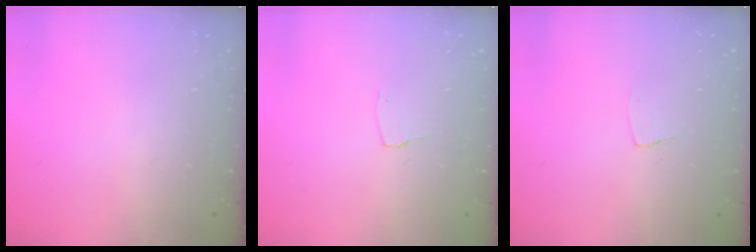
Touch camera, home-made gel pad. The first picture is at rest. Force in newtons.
{"total": 2.7, "press": 2.7, "slide": 0.3}
{"total": 2.6, "press": 2.6, "slide": 0.2}